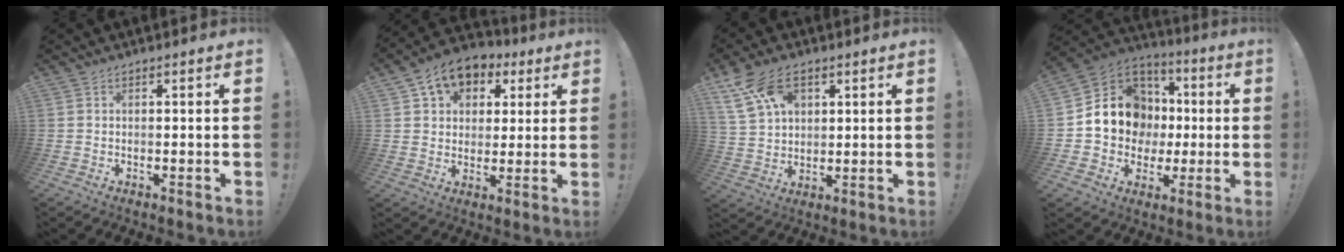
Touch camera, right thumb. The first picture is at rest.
{"total": 9.9, "force": [5.2, 7.5, 3.9], "torque": [-0.064, -0.023, 0.103]}
{"total": 12.5, "force": [6.4, 8.3, 6.9], "torque": [-0.130, -0.021, 0.126]}
{"total": 15.0, "force": [1.1, 13.5, 6.5], "torque": [-0.083, 0.003, 0.043]}